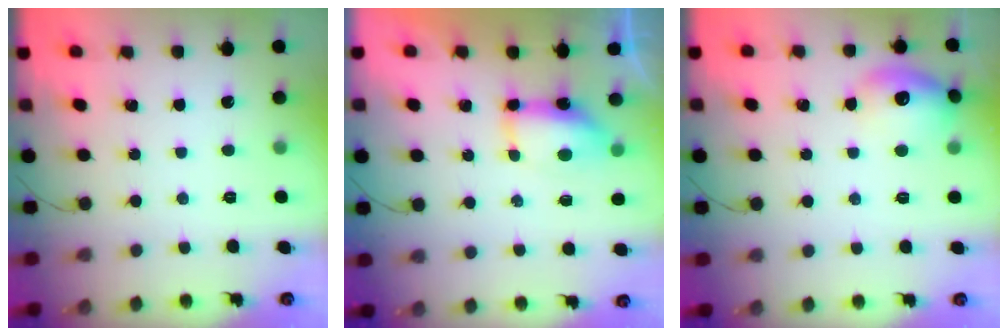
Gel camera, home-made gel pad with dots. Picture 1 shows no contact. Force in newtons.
{"total": 7.4, "press": 7.3, "slide": 0.5}
{"total": 13.5, "press": 13.4, "slide": 0.9}